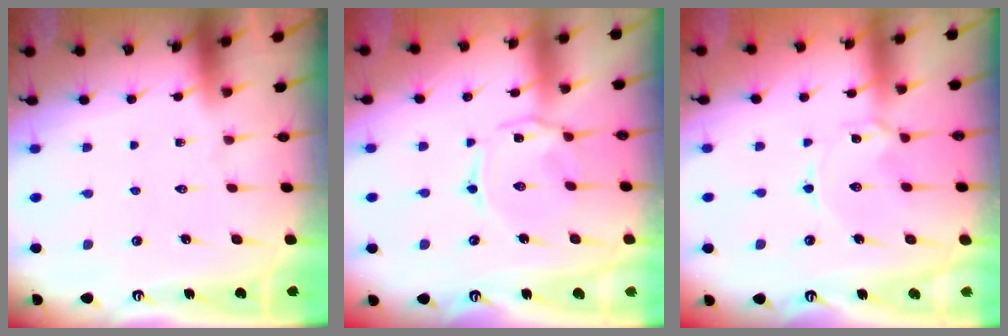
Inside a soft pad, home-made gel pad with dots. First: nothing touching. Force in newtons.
{"total": 2.2, "press": 2.1, "slide": 0.6}
{"total": 1.8, "press": 1.7, "slide": 0.3}